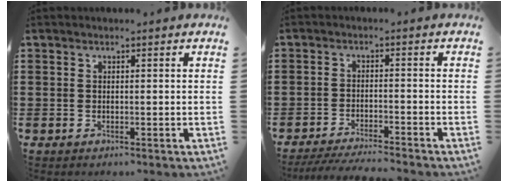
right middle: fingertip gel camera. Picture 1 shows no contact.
{"total": 4.0, "force": [-3.8, -0.2, 1.2], "torque": [-0.025, -0.009, -0.078]}